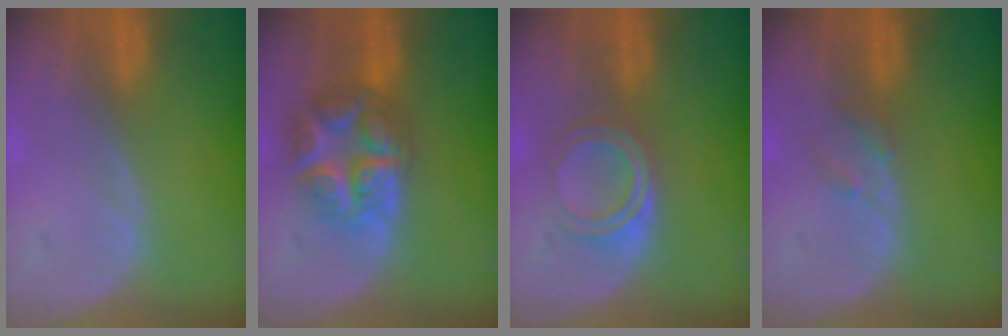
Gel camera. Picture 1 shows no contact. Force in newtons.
{"total": 8.9, "press": 8.9, "slide": 0.5}
{"total": 4.4, "press": 4.4, "slide": 0.2}
{"total": 1.9, "press": 1.9, "slide": 0.1}